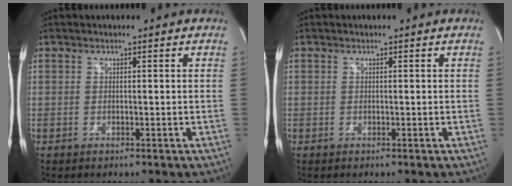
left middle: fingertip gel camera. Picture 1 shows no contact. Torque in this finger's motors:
{"motor_torque": [-0.01, 0.02, 0.00, 0.00]}